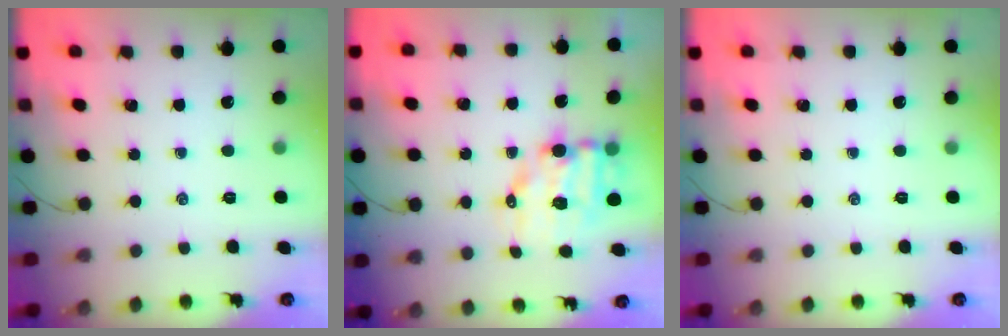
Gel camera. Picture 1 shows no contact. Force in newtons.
{"total": 9.3, "press": 9.1, "slide": 2.1}
{"total": 0.0}